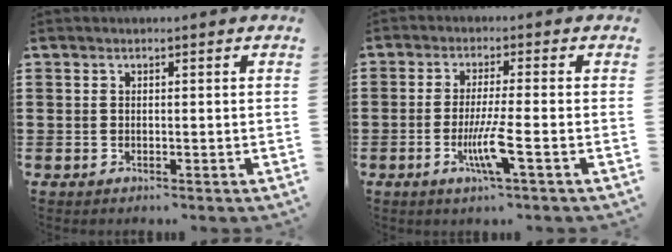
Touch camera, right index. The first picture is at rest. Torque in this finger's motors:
{"motor_torque": [2.14, 0.00, 0.21, 0.07]}